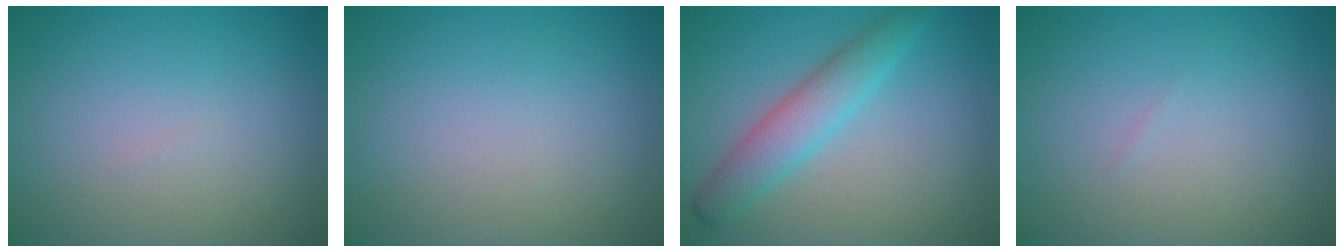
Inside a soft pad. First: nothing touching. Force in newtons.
{"total": 0.0}
{"total": 3.8, "press": 3.8, "slide": 0.1}
{"total": 0.0}